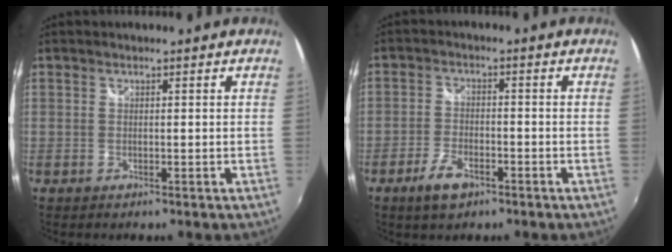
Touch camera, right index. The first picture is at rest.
{"total": 5.7, "force": [-3.5, 2.7, 3.6], "torque": [-0.087, -0.006, -0.064]}